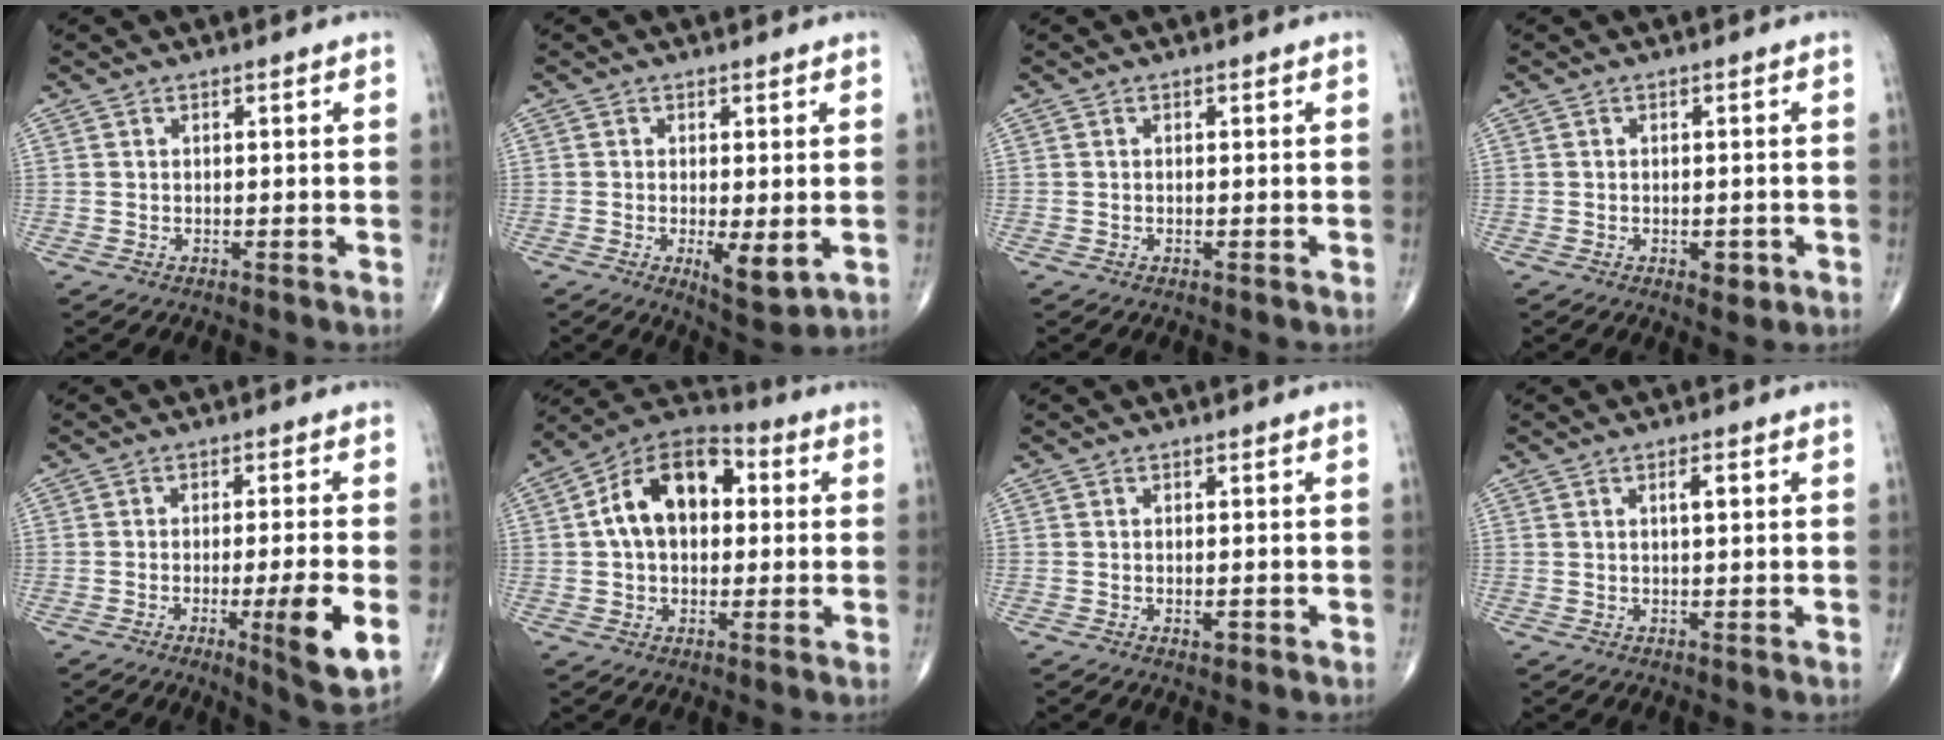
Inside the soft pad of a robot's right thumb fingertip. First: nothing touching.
{"total": 6.3, "force": [-1.3, 2.3, 5.7], "torque": [-0.089, -0.019, -0.015]}
{"total": 0.0}
{"total": 2.6, "force": [-1.0, 1.5, 1.9], "torque": [-0.014, 0.001, -0.010]}
{"total": 11.3, "force": [-3.1, 1.3, 10.8], "torque": [-0.162, -0.012, -0.044]}
{"total": 14.8, "force": [2.2, 9.5, 11.2], "torque": [-0.167, 0.031, 0.025]}
{"total": 1.5, "force": [-0.6, 0.7, 1.2], "torque": [-0.018, -0.001, -0.008]}
{"total": 2.1, "force": [0.6, 0.6, 1.9], "torque": [-0.031, -0.001, 0.009]}